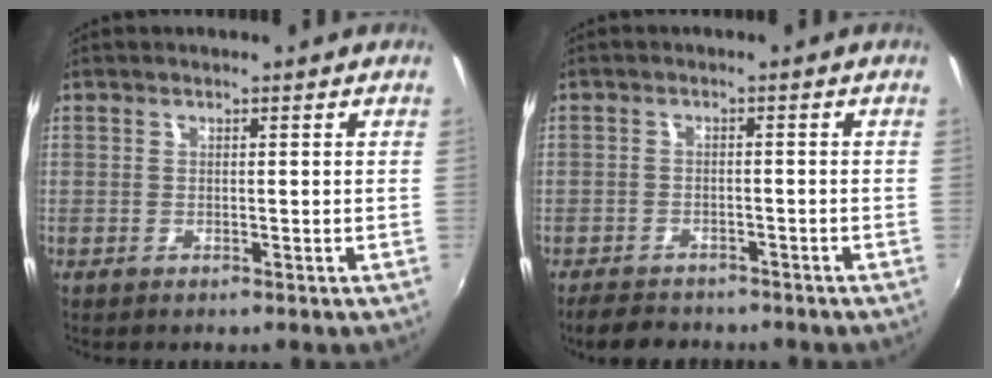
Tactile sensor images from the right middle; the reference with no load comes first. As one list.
[{"total": 5.7, "force": [-4.8, 2.7, 1.5], "torque": [-0.045, -0.001, -0.077]}]